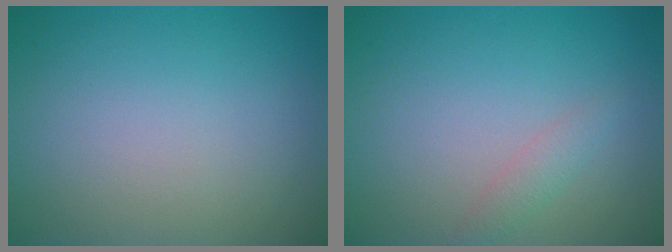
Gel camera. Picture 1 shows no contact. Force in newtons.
{"total": 1.2, "press": 1.2, "slide": 0.0}